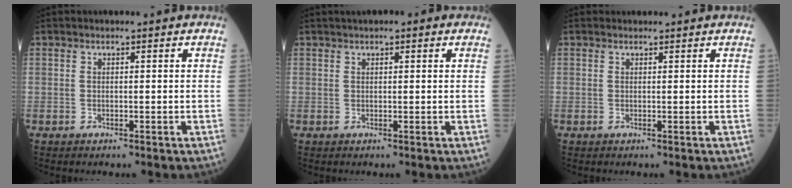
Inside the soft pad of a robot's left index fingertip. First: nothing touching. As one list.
[{"total": 3.1, "force": [2.0, 0.7, 2.3], "torque": [-0.036, 0.023, 0.026]}, {"total": 0.8, "force": [0.8, 0.1, 0.0], "torque": [-0.008, 0.007, 0.012]}]